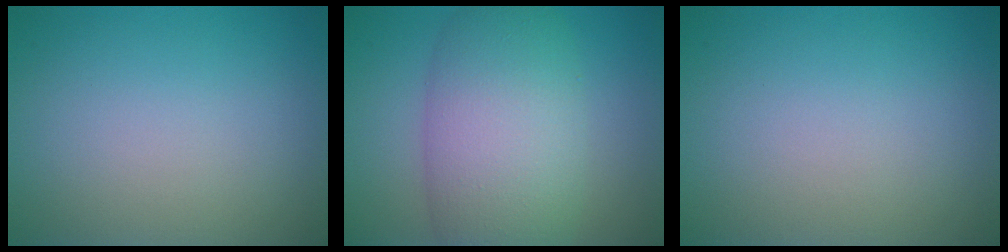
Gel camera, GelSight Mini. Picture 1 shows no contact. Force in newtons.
{"total": 9.1, "press": 9.1, "slide": 0.5}
{"total": 0.0}